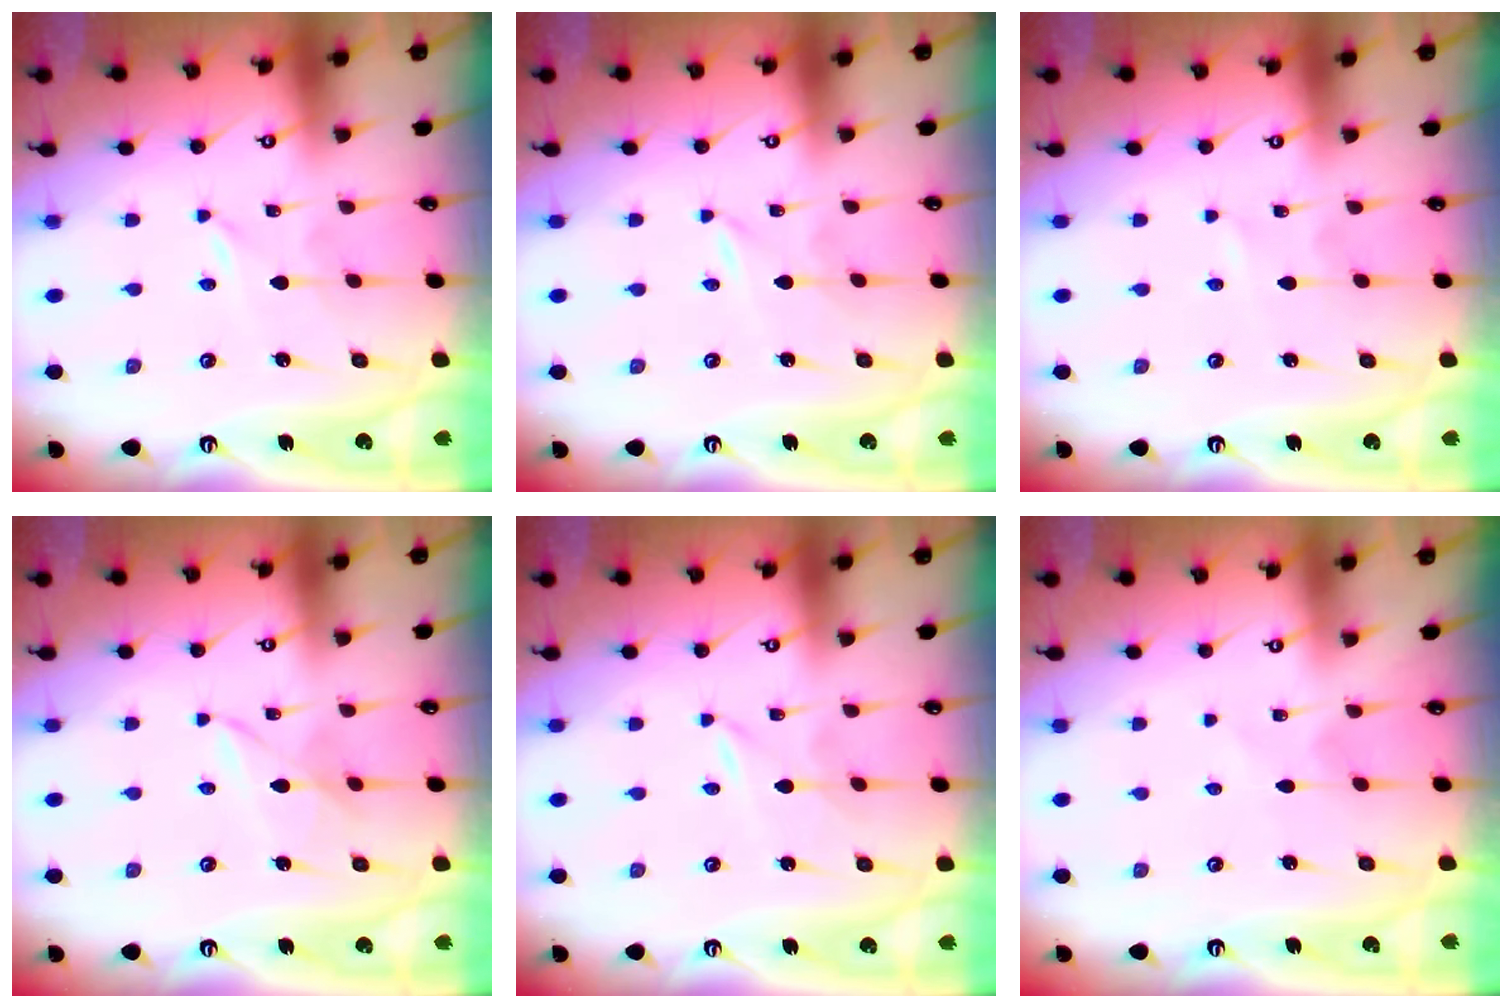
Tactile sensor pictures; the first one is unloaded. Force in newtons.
{"total": 0.6, "press": 0.6, "slide": 0.1}
{"total": 0.6, "press": 0.6, "slide": 0.1}
{"total": 3.1, "press": 3.1, "slide": 0.2}
{"total": 0.0}
{"total": 2.3, "press": 2.3, "slide": 0.1}